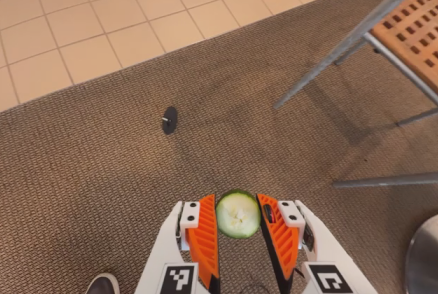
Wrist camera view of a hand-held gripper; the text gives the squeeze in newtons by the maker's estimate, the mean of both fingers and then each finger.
{"total": 7.3, "left": 7.2, "right": 7.4}